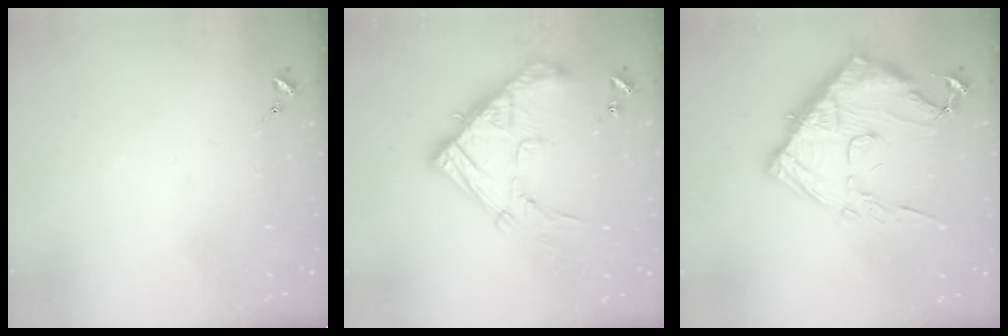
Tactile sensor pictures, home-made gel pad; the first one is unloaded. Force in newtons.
{"total": 19.5, "press": 19.4, "slide": 1.8}
{"total": 18.7, "press": 18.6, "slide": 1.2}